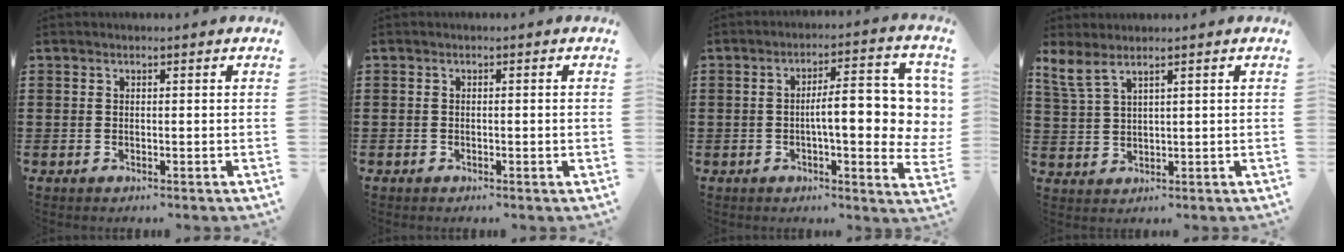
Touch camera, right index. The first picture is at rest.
{"total": 0.8, "force": [-0.3, 0.1, 0.7], "torque": [-0.011, -0.004, -0.005]}
{"total": 10.8, "force": [0.3, 3.0, 10.4], "torque": [-0.150, -0.002, 0.000]}
{"total": 4.0, "force": [2.6, 1.1, 2.7], "torque": [-0.069, 0.000, 0.047]}